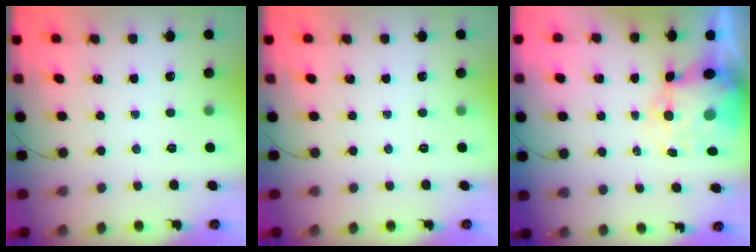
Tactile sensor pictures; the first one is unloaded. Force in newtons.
{"total": 0.0}
{"total": 9.4, "press": 9.2, "slide": 2.1}